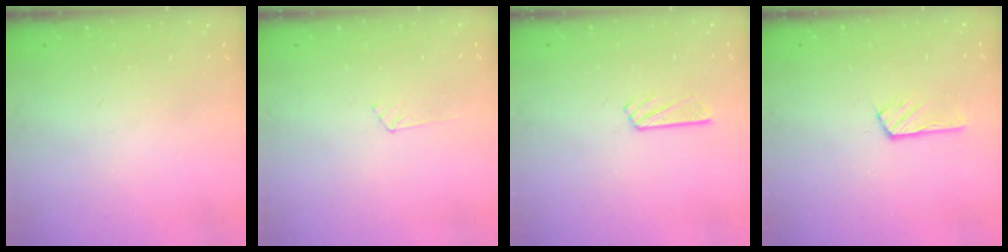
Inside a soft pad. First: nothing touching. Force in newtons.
{"total": 3.0, "press": 3.0, "slide": 0.3}
{"total": 3.5, "press": 3.5, "slide": 0.3}
{"total": 3.1, "press": 3.1, "slide": 0.1}